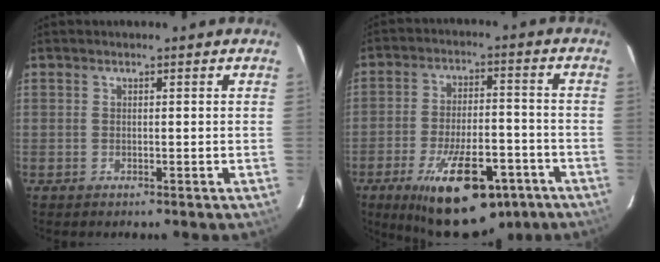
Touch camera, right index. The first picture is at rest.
{"total": 19.9, "force": [-11.6, 8.2, 13.8], "torque": [-0.244, -0.016, -0.167]}